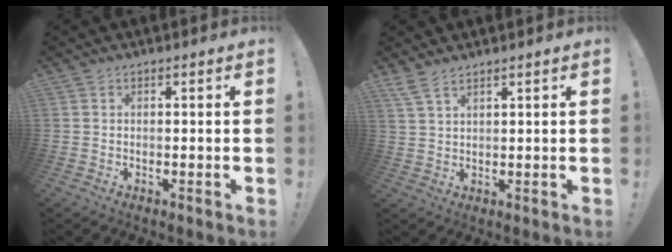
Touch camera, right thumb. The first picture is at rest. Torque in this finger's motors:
{"motor_torque": [-0.04, 0.08, -0.34, 0.18, 0.09]}